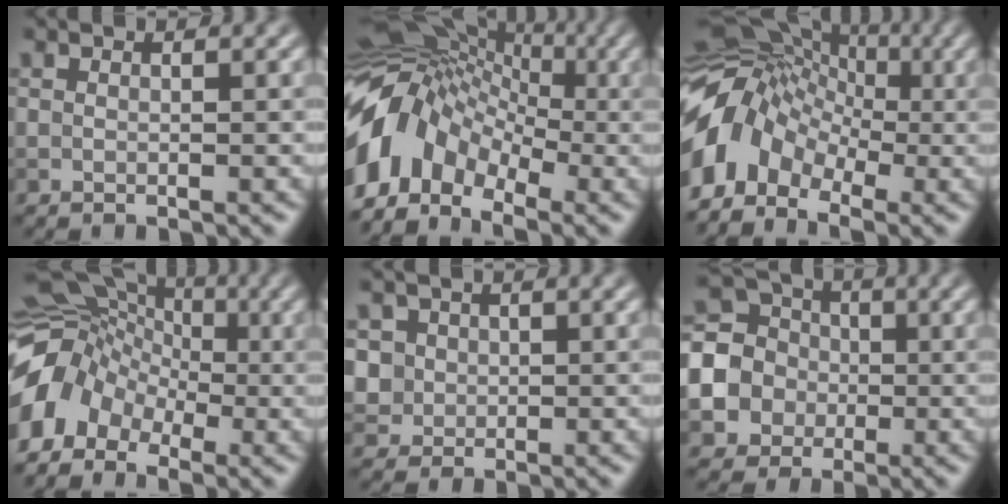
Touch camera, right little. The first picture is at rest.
{"total": 10.2, "force": [-3.2, 7.5, 6.2], "torque": [-0.123, 0.006, -0.078]}
{"total": 8.6, "force": [-2.7, 6.4, 5.1], "torque": [-0.093, 0.004, -0.066]}
{"total": 7.2, "force": [-2.8, 5.4, 3.7], "torque": [-0.064, 0.006, -0.069]}
{"total": 3.9, "force": [1.3, 3.4, 1.2], "torque": [-0.018, 0.014, 0.019]}
{"total": 7.2, "force": [-0.9, 6.6, 2.7], "torque": [-0.071, 0.009, -0.044]}